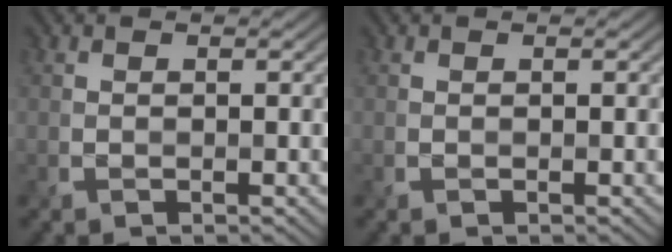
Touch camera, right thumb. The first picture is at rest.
{"total": 0.0}